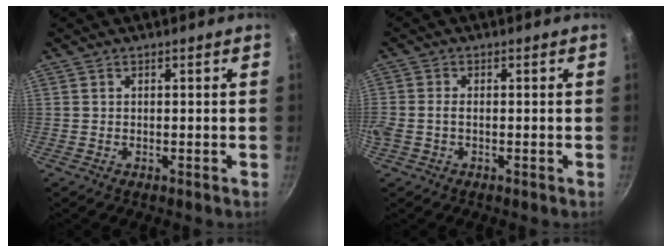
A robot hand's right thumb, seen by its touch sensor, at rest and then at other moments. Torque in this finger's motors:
{"motor_torque": [-0.04, -0.01, 0.53, -0.04, -0.04]}